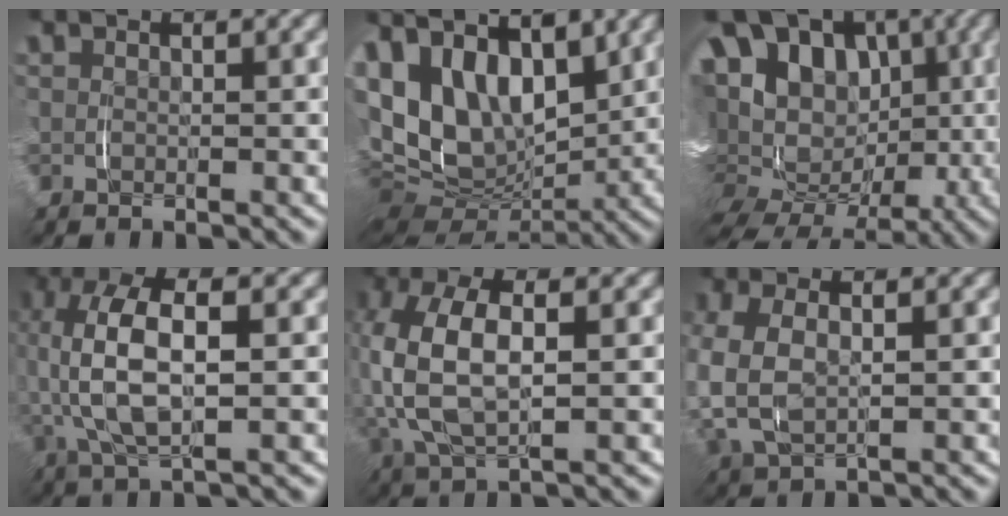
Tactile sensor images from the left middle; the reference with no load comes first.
{"total": 14.0, "force": [1.9, 10.6, 9.1], "torque": [-0.183, -0.024, 0.036]}
{"total": 19.6, "force": [-1.9, 16.4, 10.4], "torque": [-0.243, -0.071, -0.018]}
{"total": 7.4, "force": [0.8, 3.3, 6.6], "torque": [-0.149, 0.002, 0.017]}
{"total": 7.9, "force": [0.6, 4.5, 6.4], "torque": [-0.175, -0.011, 0.022]}
{"total": 6.1, "force": [0.2, 4.4, 4.3], "torque": [-0.131, -0.008, 0.011]}